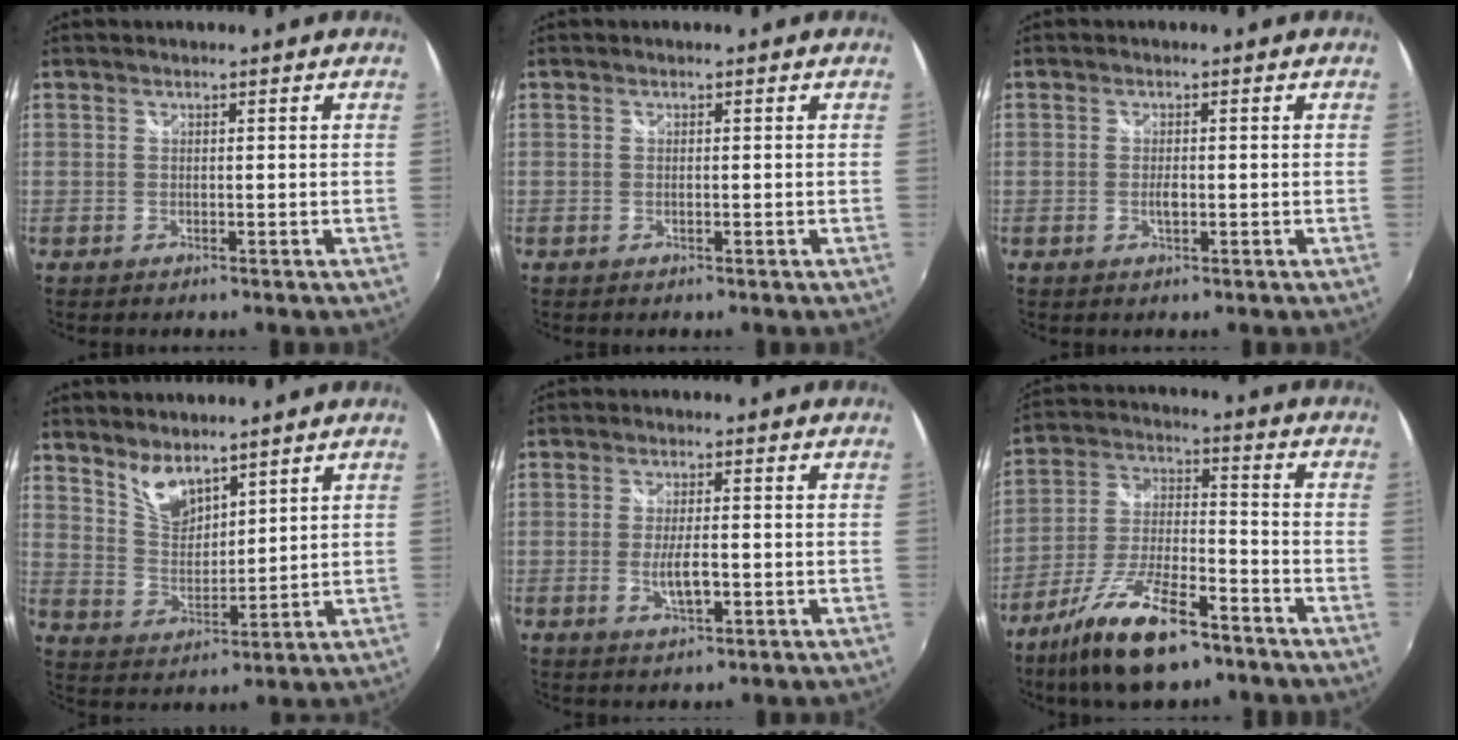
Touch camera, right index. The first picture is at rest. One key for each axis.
{"total": 0.0}
{"total": 1.7, "fx": -0.4, "fy": 0.7, "fz": 1.5, "tx": -0.029, "ty": -0.002, "tz": -0.008}
{"total": 6.9, "fx": 5.4, "fy": 2.7, "fz": 3.2, "tx": -0.052, "ty": -0.002, "tz": 0.109}
{"total": 4.8, "fx": -1.2, "fy": 1.4, "fz": 4.5, "tx": -0.086, "ty": -0.007, "tz": -0.019}
{"total": 16.9, "fx": -11.2, "fy": 5.5, "fz": 11.4, "tx": -0.232, "ty": -0.024, "tz": -0.202}